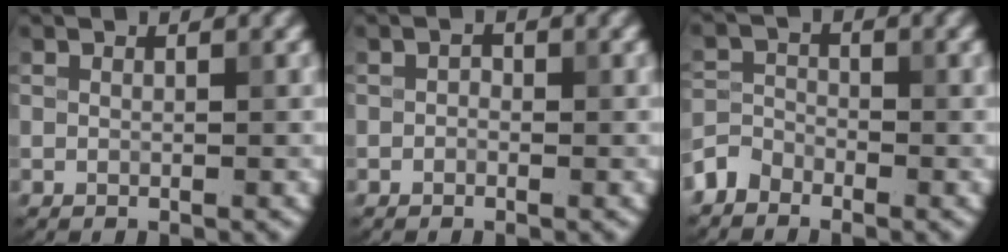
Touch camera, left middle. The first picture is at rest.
{"total": 0.8, "force": [-0.7, 0.2, 0.0], "torque": [-0.006, 0.001, -0.005]}
{"total": 2.6, "force": [-2.5, 0.7, -0.3], "torque": [-0.002, 0.009, -0.044]}